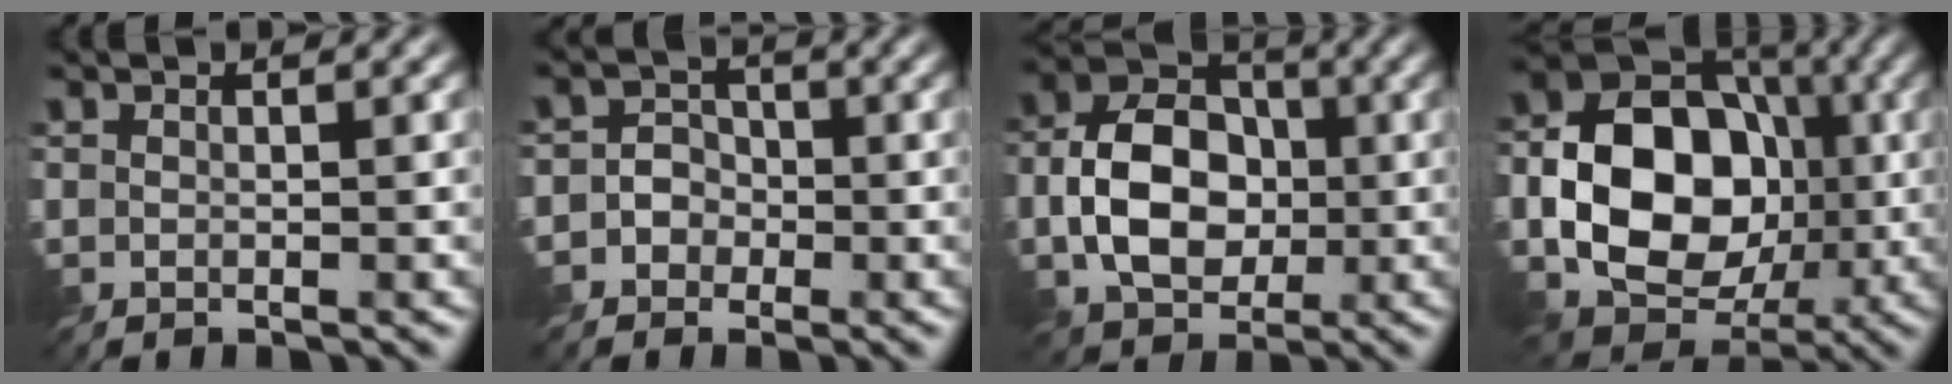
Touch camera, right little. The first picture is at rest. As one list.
[{"total": 2.8, "force": [-1.2, 2.5, 0.5], "torque": [0.018, 0.009, -0.036]}, {"total": 7.4, "force": [-1.1, 5.3, 5.0], "torque": [-0.093, 0.005, -0.026]}, {"total": 12.4, "force": [-1.9, 9.2, 8.2], "torque": [-0.122, 0.008, -0.045]}]